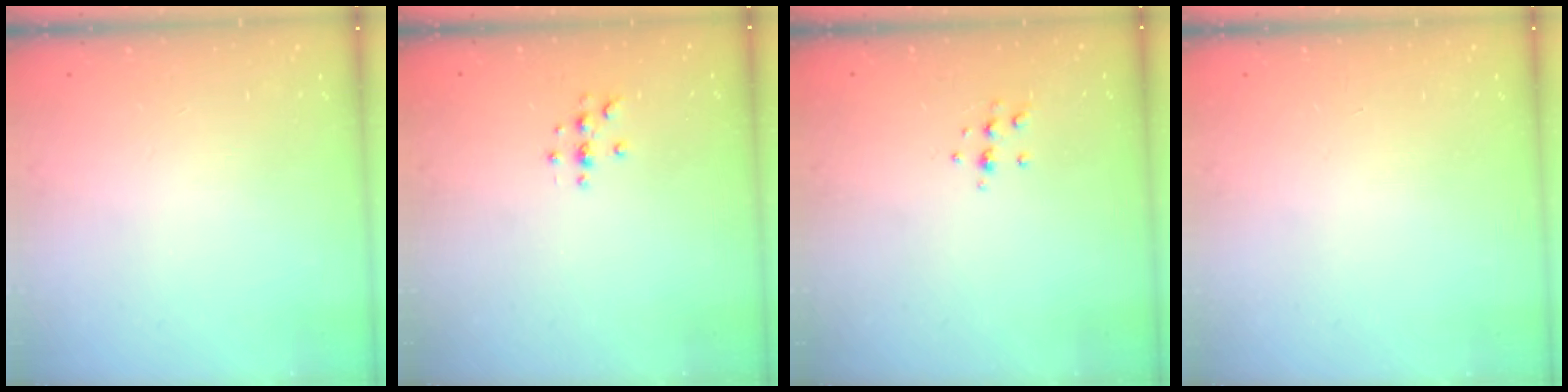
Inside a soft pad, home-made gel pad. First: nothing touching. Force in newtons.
{"total": 3.0, "press": 3.0, "slide": 0.4}
{"total": 5.5, "press": 5.3, "slide": 1.5}
{"total": 0.0}